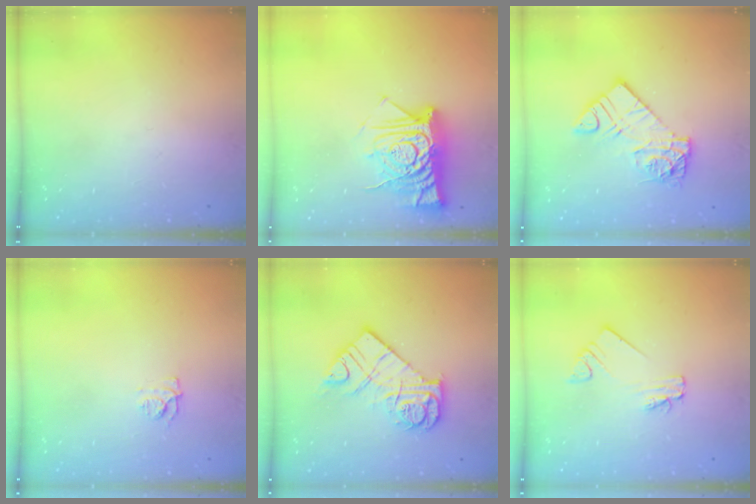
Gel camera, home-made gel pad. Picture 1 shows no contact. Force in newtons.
{"total": 12.6, "press": 12.6, "slide": 1.1}
{"total": 11.0, "press": 10.9, "slide": 1.0}
{"total": 6.2, "press": 6.1, "slide": 0.7}
{"total": 13.9, "press": 13.8, "slide": 1.5}
{"total": 2.0, "press": 2.0, "slide": 0.1}